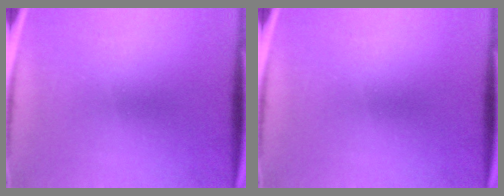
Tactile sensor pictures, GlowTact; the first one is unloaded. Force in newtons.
{"total": 0.0}